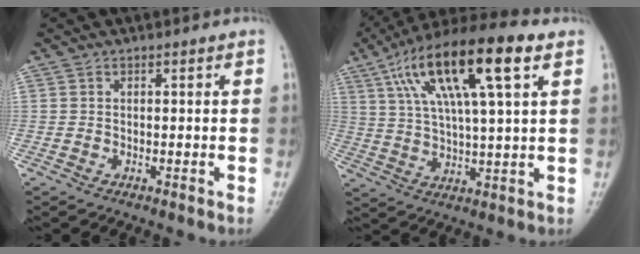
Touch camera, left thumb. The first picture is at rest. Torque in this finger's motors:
{"motor_torque": [2.15, 2.06, 2.08, -0.69, 0.77]}